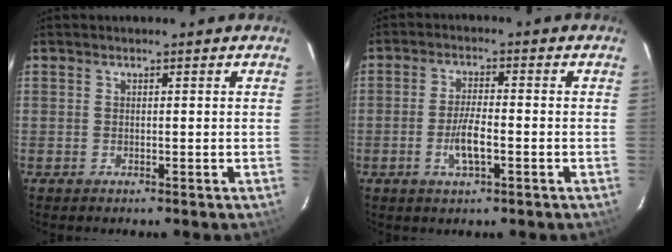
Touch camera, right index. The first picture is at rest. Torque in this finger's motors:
{"motor_torque": [0.35, -0.29, 0.24, 0.04]}